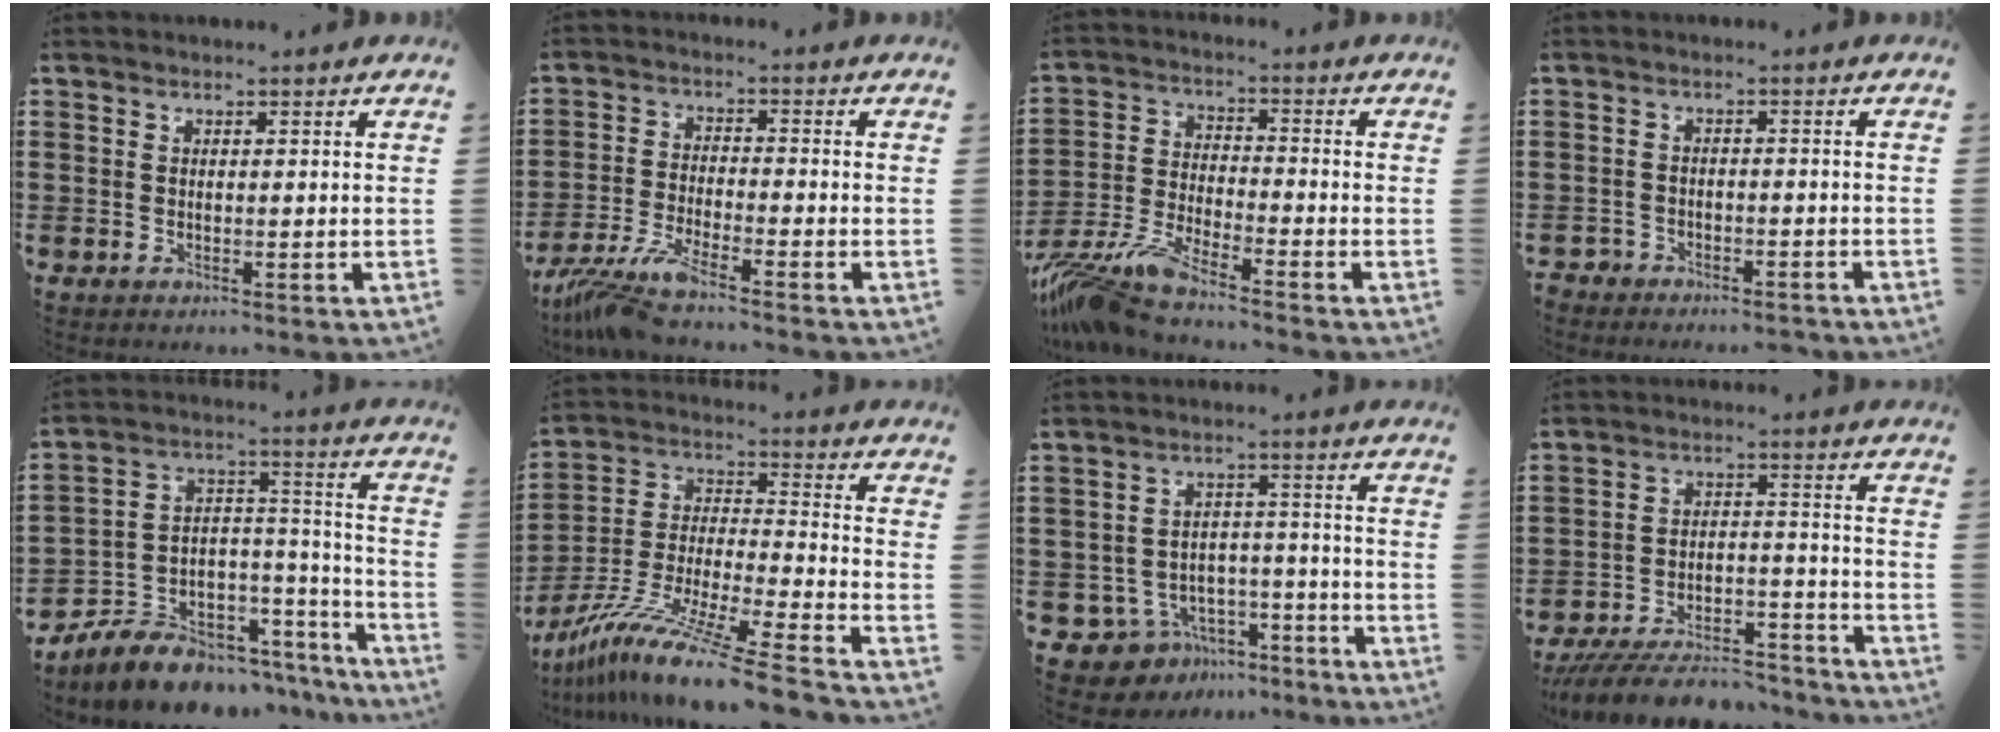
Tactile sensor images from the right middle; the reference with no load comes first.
{"total": 6.4, "force": [-5.5, -0.2, 3.3], "torque": [-0.094, -0.028, -0.112]}
{"total": 7.7, "force": [-7.1, 0.2, 3.1], "torque": [-0.083, -0.014, -0.144]}
{"total": 2.7, "force": [-2.6, 0.5, -0.1], "torque": [-0.005, 0.000, -0.057]}
{"total": 7.2, "force": [-6.4, 3.1, 1.1], "torque": [-0.029, 0.003, -0.120]}
{"total": 13.2, "force": [-11.4, -1.2, 6.5], "torque": [-0.128, 0.000, -0.227]}
{"total": 6.6, "force": [-5.7, 3.2, 1.0], "torque": [-0.041, 0.018, -0.114]}
{"total": 8.9, "force": [-8.2, 1.5, 3.0], "torque": [-0.043, 0.022, -0.155]}